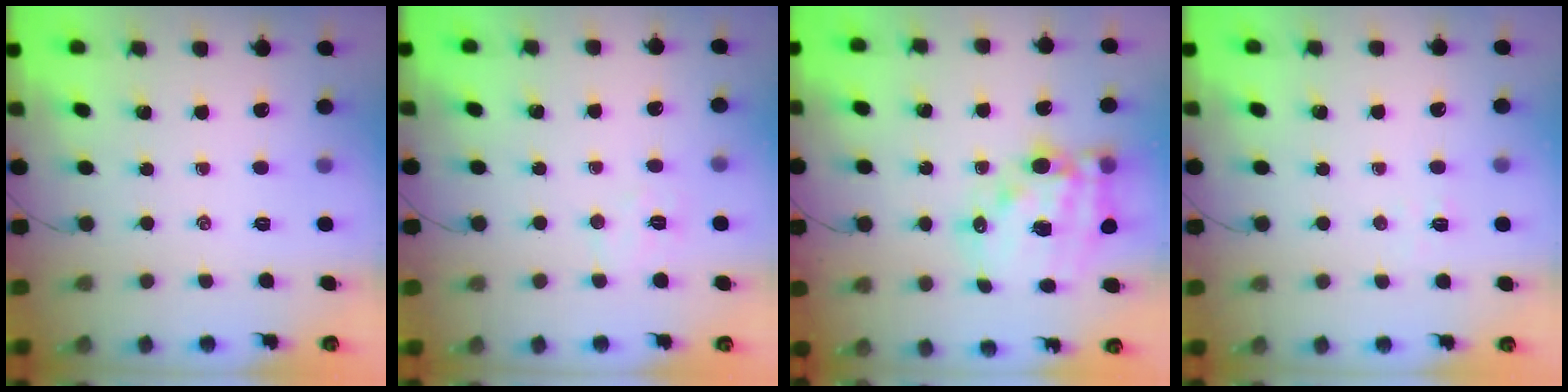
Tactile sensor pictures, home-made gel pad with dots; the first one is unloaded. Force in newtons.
{"total": 5.3, "press": 5.2, "slide": 1.1}
{"total": 17.3, "press": 16.8, "slide": 3.8}
{"total": 2.9, "press": 2.8, "slide": 0.9}